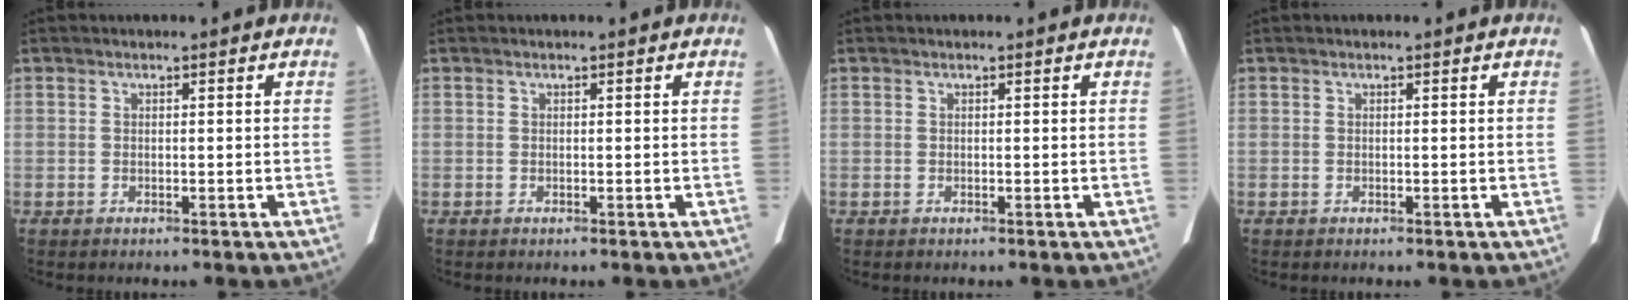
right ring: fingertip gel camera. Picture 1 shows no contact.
{"total": 0.0}
{"total": 0.0}
{"total": 0.0}